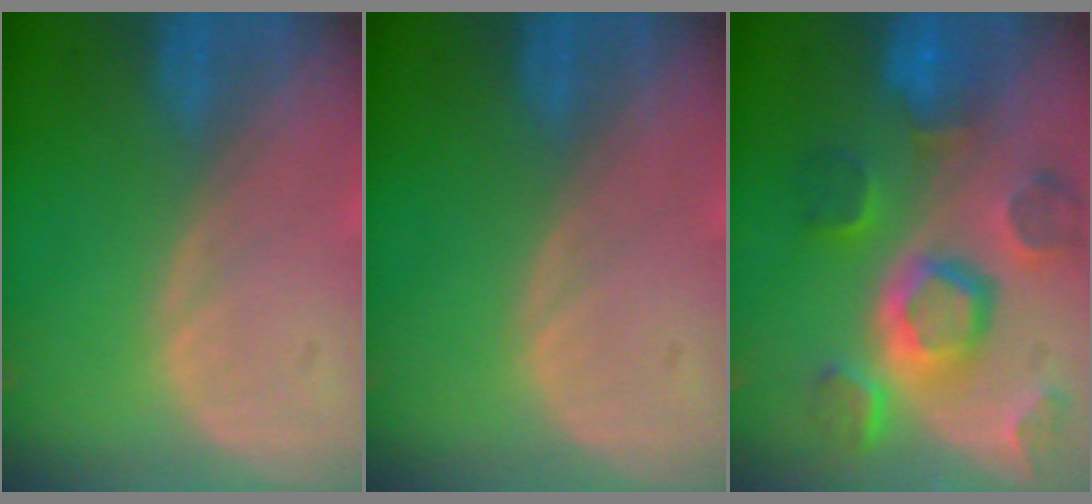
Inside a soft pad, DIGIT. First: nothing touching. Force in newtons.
{"total": 0.0}
{"total": 11.2, "press": 10.0, "slide": 5.1}